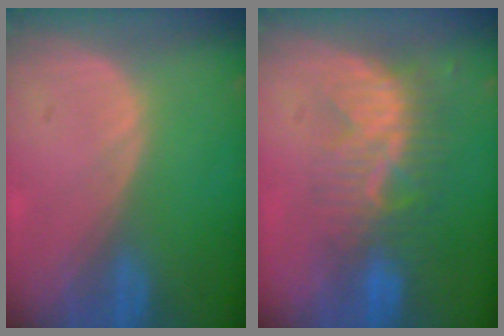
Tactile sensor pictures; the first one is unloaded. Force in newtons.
{"total": 8.4, "press": 7.6, "slide": 3.5}